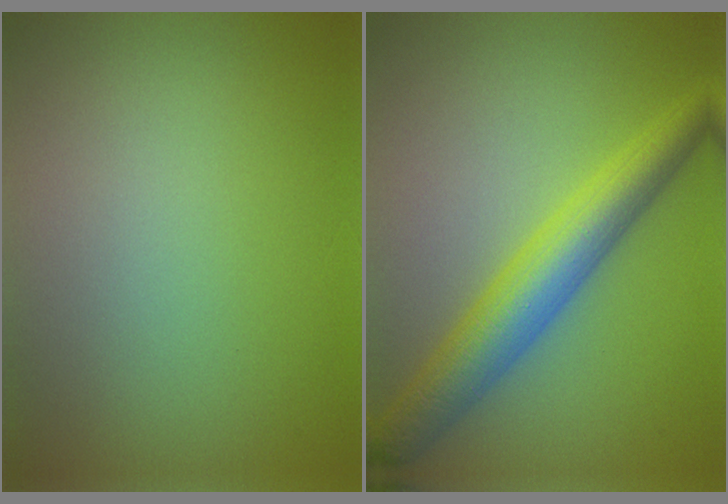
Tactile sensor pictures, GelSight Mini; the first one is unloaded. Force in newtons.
{"total": 6.0, "press": 6.0, "slide": 0.1}